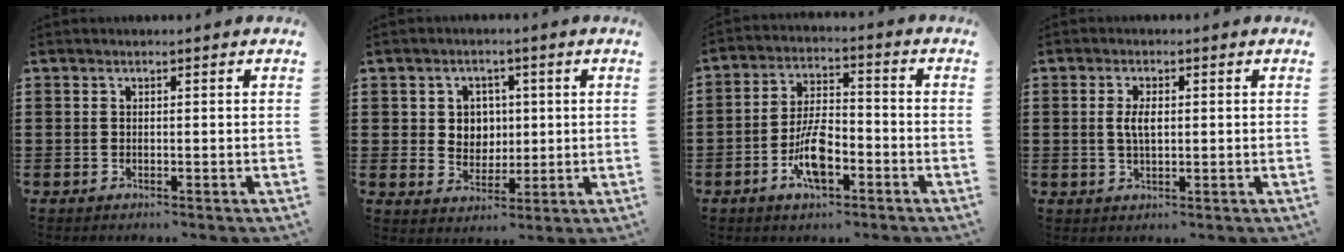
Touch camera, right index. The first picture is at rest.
{"total": 4.2, "force": [0.9, 3.9, 1.2], "torque": [-0.033, 0.011, 0.013]}
{"total": 8.2, "force": [-3.5, 3.3, 6.6], "torque": [-0.140, 0.000, -0.066]}
{"total": 3.3, "force": [0.3, 1.3, 3.0], "torque": [-0.061, 0.004, 0.003]}